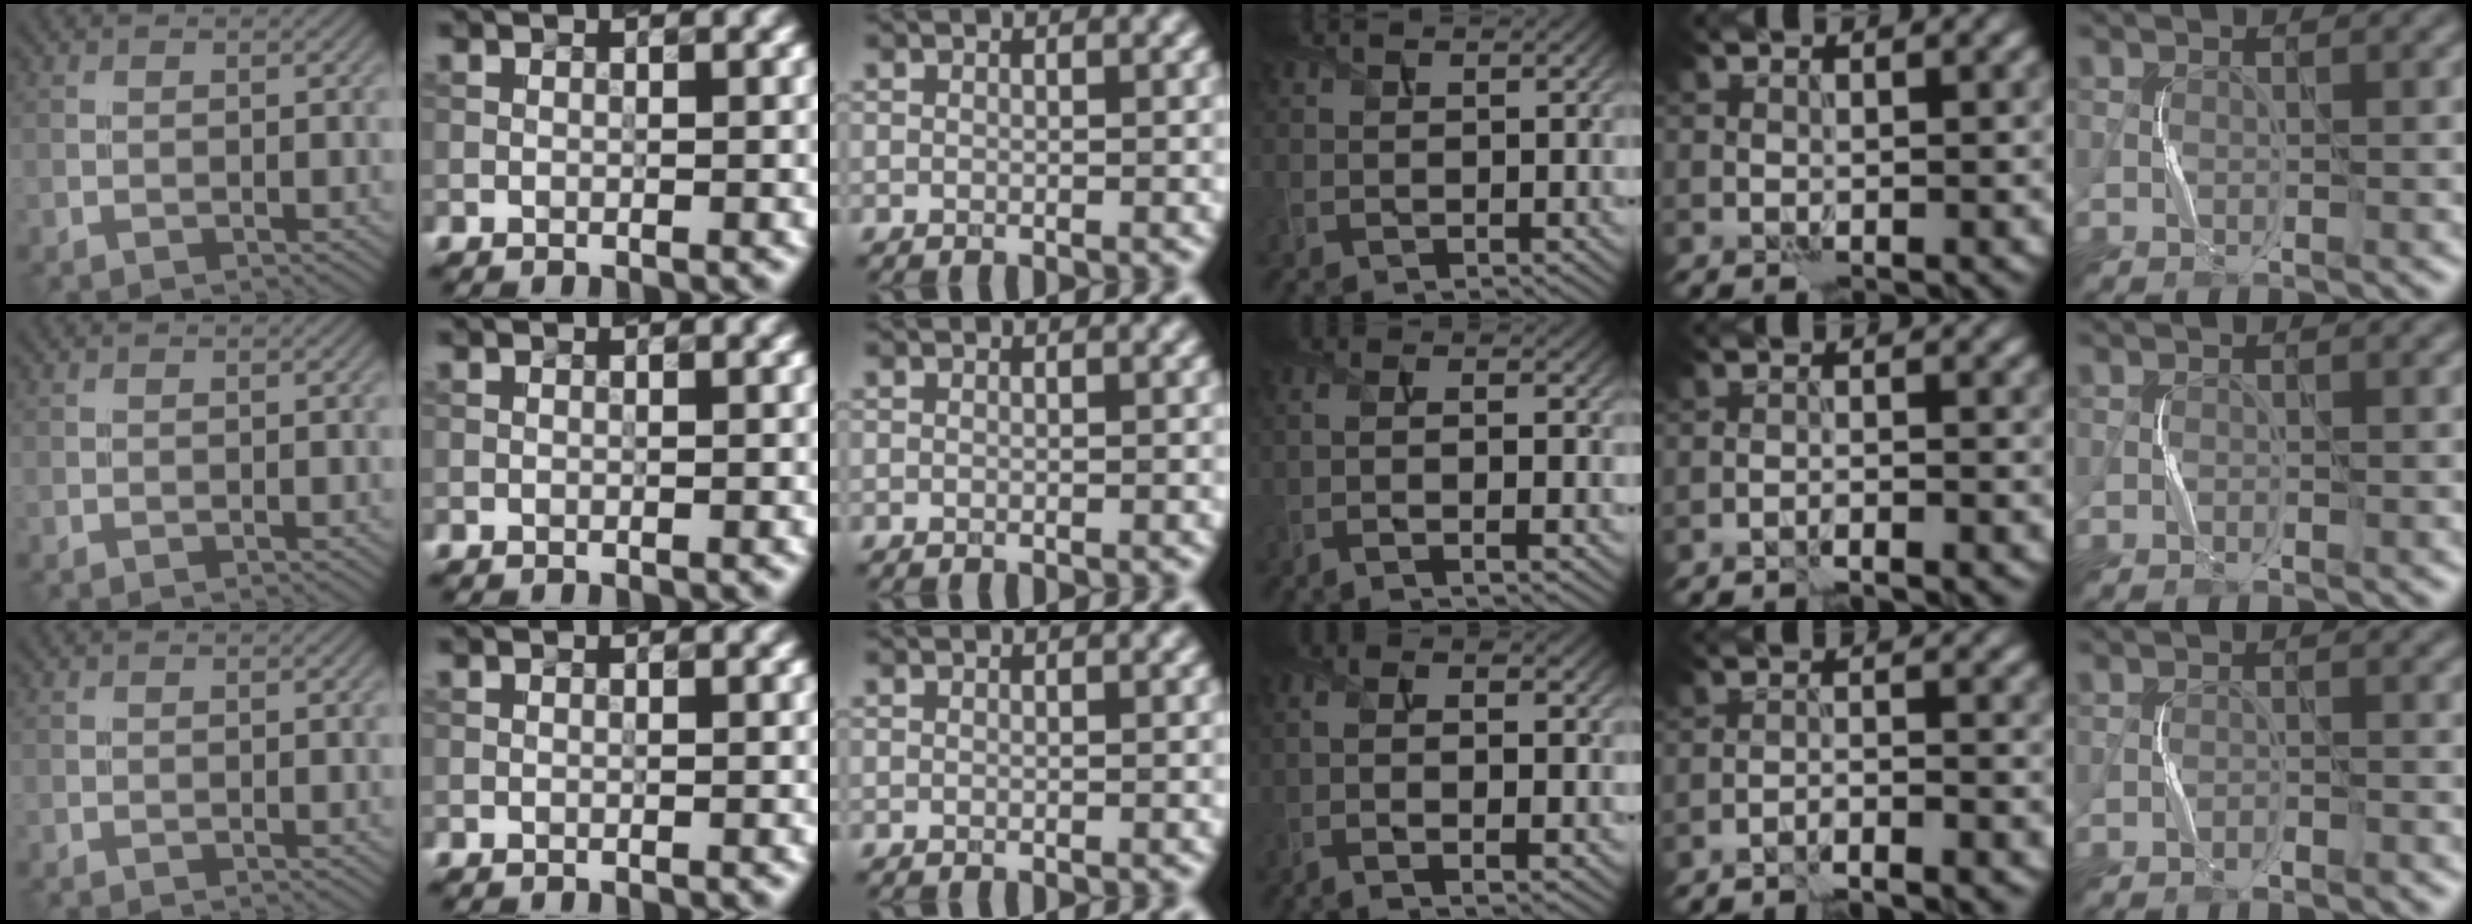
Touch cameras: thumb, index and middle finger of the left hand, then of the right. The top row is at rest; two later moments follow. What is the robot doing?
{"motion": "squeeze", "object": "sponge"}